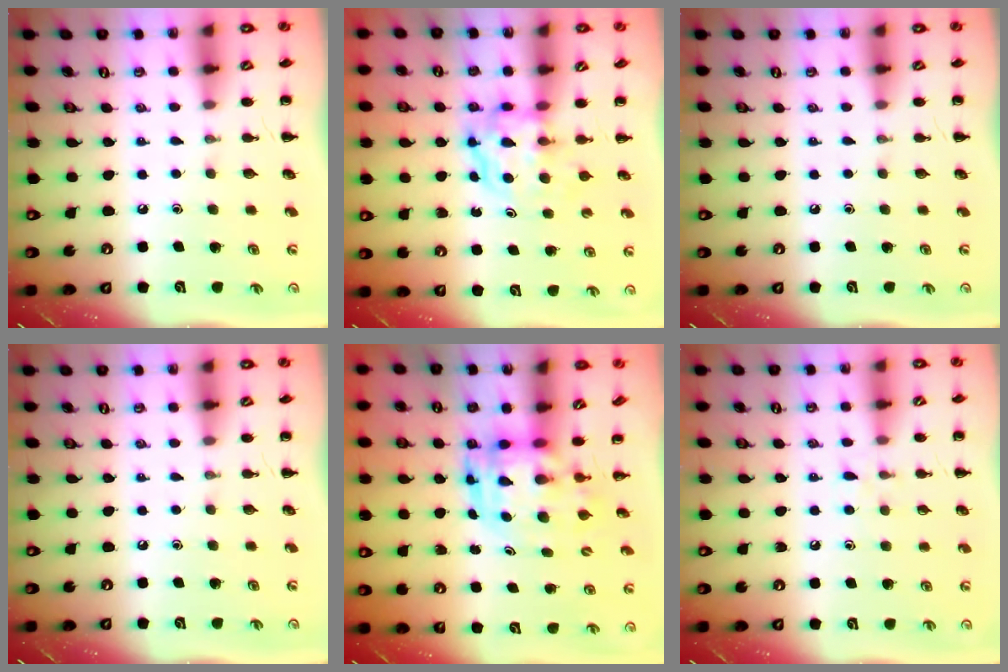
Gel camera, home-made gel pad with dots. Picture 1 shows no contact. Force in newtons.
{"total": 3.9, "press": 3.9, "slide": 0.4}
{"total": 0.0}
{"total": 0.0}
{"total": 3.8, "press": 3.7, "slide": 0.9}
{"total": 5.8, "press": 5.4, "slide": 2.3}